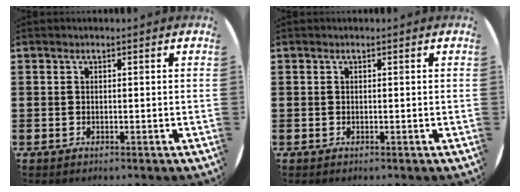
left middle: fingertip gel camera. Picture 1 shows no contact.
{"total": 0.0}